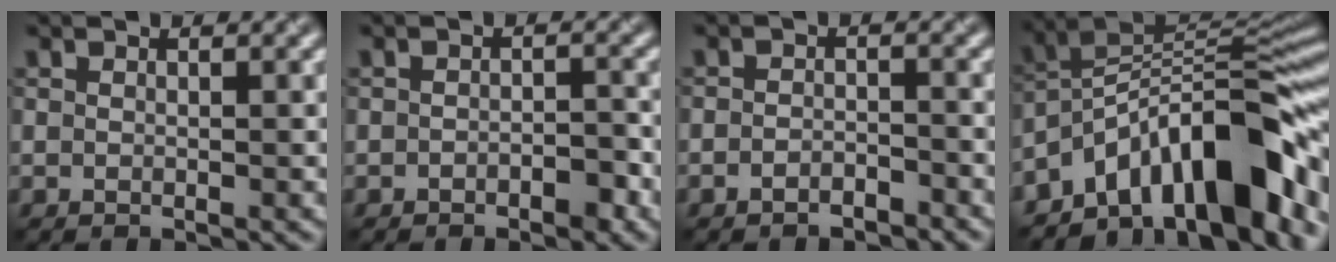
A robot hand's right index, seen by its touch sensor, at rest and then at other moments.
{"total": 1.4, "force": [-1.1, 0.6, 0.8], "torque": [-0.011, 0.003, -0.017]}
{"total": 1.5, "force": [-1.3, 0.4, 0.5], "torque": [-0.007, 0.004, -0.028]}
{"total": 12.2, "force": [-7.0, 5.0, 8.6], "torque": [-0.113, 0.027, -0.129]}